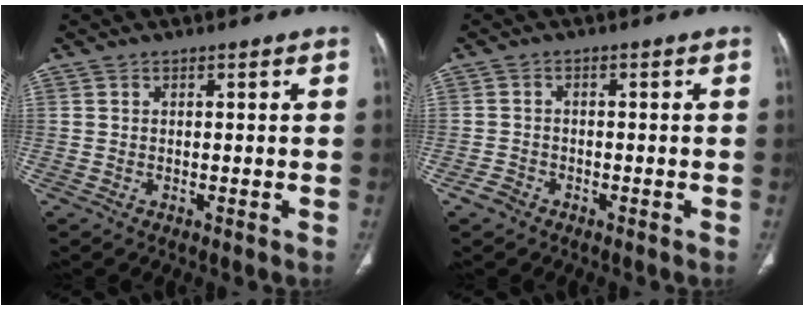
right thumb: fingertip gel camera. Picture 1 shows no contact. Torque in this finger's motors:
{"motor_torque": [-0.08, 0.01, -0.22, 0.07, 0.03]}